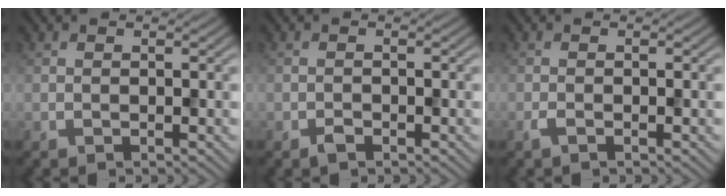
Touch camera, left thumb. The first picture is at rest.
{"total": 1.0, "force": [-0.8, 0.4, 0.4], "torque": [-0.006, 0.000, -0.015]}
{"total": 0.9, "force": [-0.6, 0.2, 0.6], "torque": [-0.015, 0.000, -0.012]}